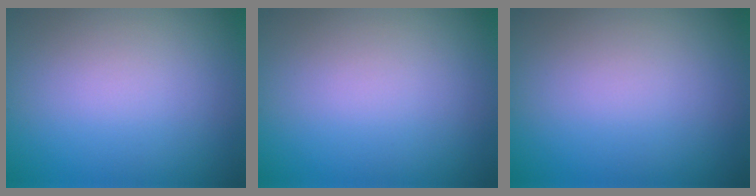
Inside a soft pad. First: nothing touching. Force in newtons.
{"total": 0.0}
{"total": 0.0}